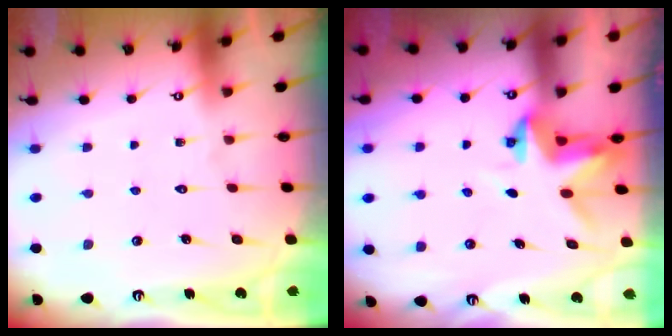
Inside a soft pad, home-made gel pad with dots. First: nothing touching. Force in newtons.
{"total": 3.2, "press": 3.2, "slide": 0.2}